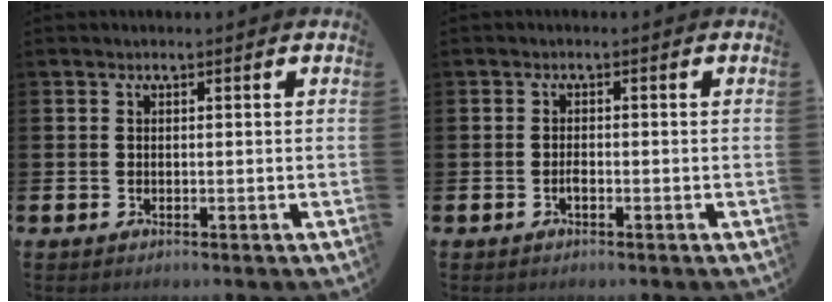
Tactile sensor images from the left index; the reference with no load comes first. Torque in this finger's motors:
{"motor_torque": [0.05, 0.03, 0.00, 0.04]}